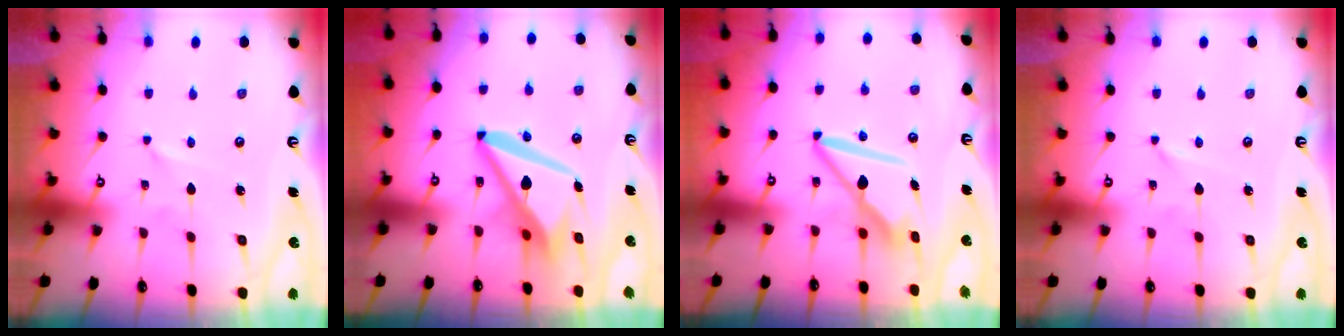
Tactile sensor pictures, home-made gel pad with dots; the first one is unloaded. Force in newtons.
{"total": 14.0, "press": 13.9, "slide": 1.7}
{"total": 9.7, "press": 9.7, "slide": 1.0}
{"total": 0.0}